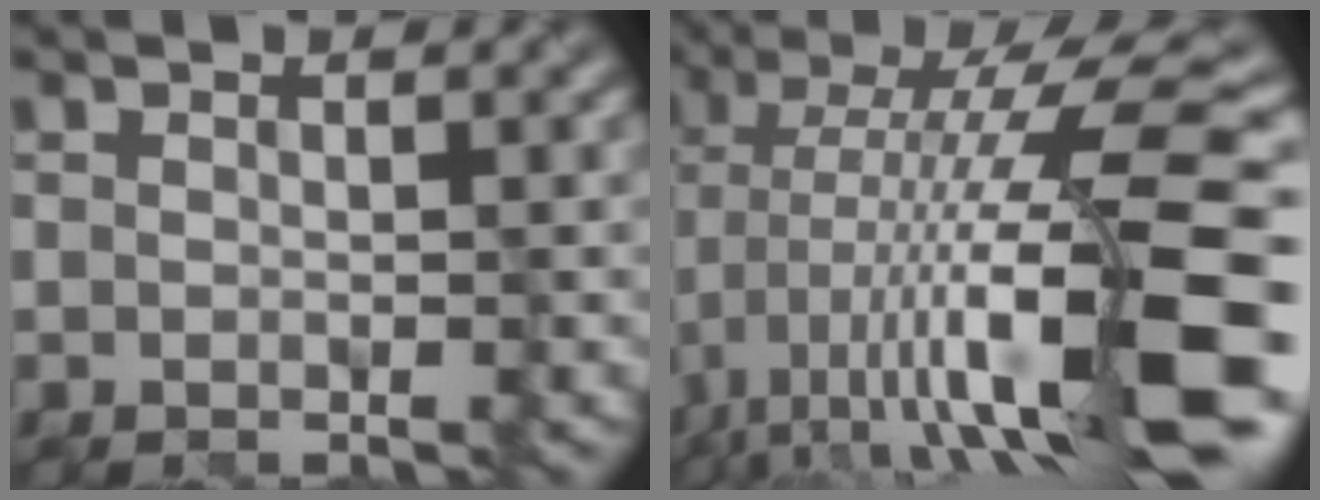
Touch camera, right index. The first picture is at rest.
{"total": 16.1, "force": [-3.8, 3.9, 15.2], "torque": [-0.252, 0.018, -0.060]}